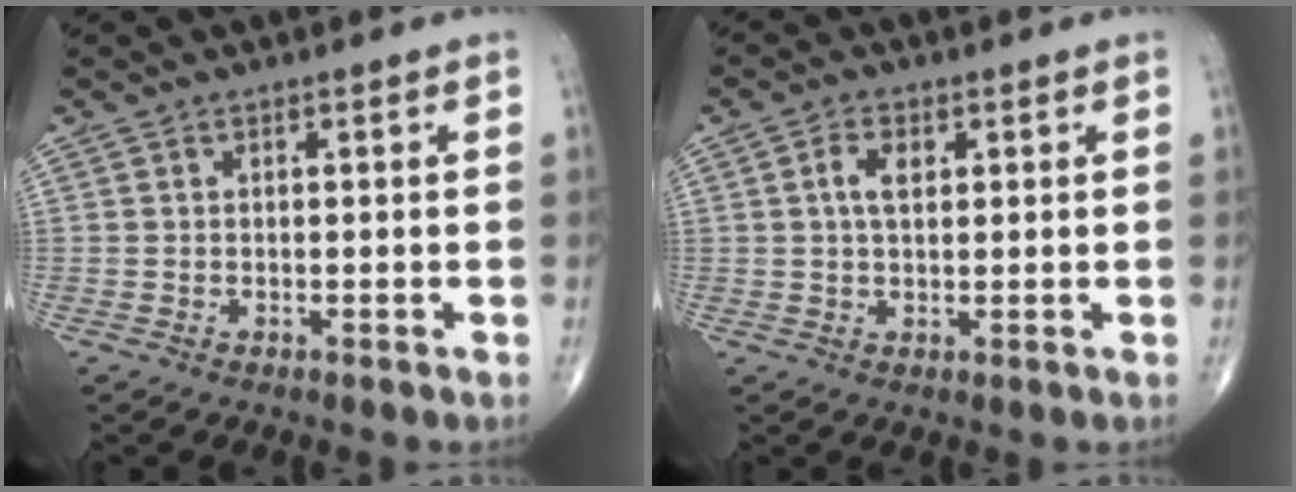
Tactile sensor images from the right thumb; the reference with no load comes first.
{"total": 4.0, "force": [1.2, 2.3, 3.1], "torque": [-0.059, 0.003, 0.021]}